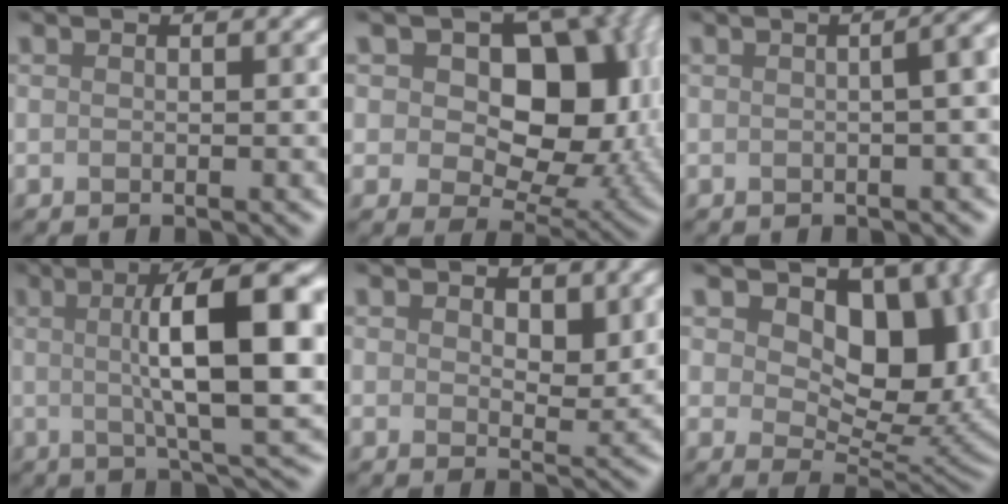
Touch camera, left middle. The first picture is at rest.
{"total": 9.5, "force": [2.0, 6.4, 6.7], "torque": [-0.101, 0.002, 0.050]}
{"total": 5.0, "force": [0.3, 2.2, 4.4], "torque": [-0.025, 0.035, -0.008]}
{"total": 11.8, "force": [1.2, 2.0, 11.5], "torque": [-0.167, 0.017, 0.038]}
{"total": 0.6, "force": [0.6, 0.0, 0.1], "torque": [-0.026, -0.003, 0.033]}
{"total": 8.6, "force": [2.6, 5.5, 6.1], "torque": [-0.112, -0.015, 0.061]}